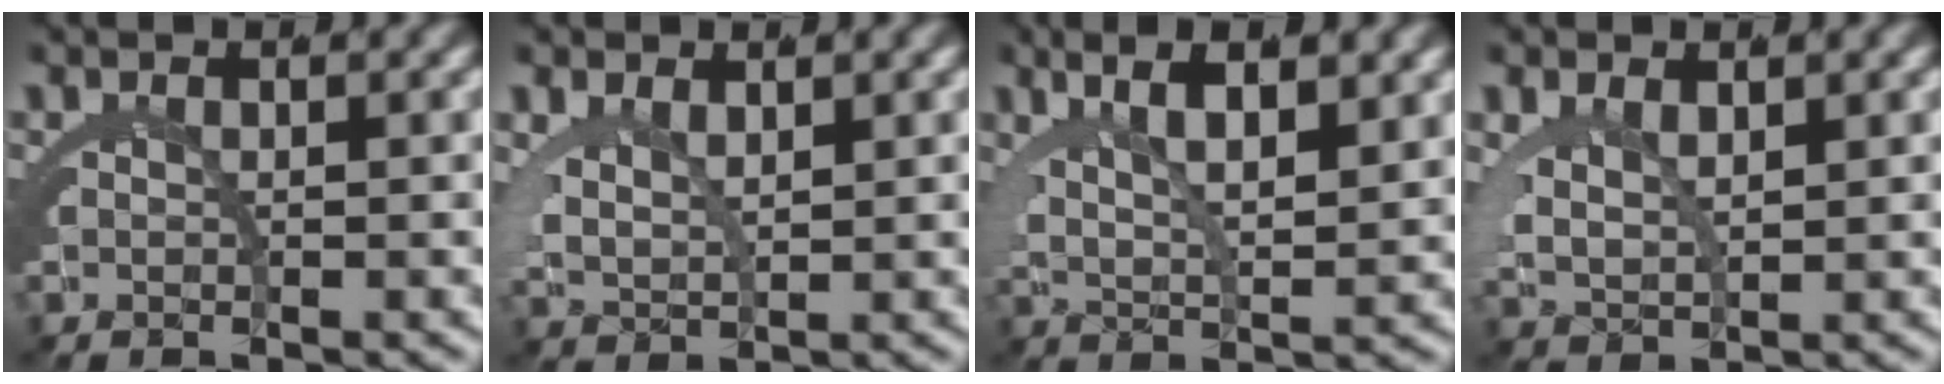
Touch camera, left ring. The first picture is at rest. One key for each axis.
{"total": 3.0, "fx": 1.6, "fy": 1.8, "fz": 1.8, "tx": -0.056, "ty": -0.015, "tz": 0.043}
{"total": 6.8, "fx": 3.4, "fy": 3.2, "fz": 4.8, "tx": -0.074, "ty": 0.013, "tz": 0.050}
{"total": 3.2, "fx": 1.4, "fy": 2.0, "fz": 2.0, "tx": -0.061, "ty": -0.014, "tz": 0.040}